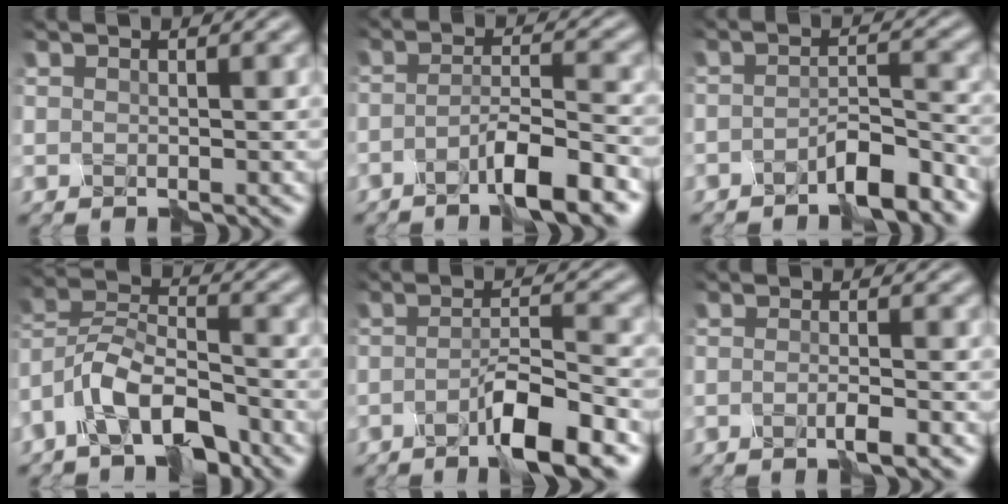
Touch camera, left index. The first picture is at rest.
{"total": 5.2, "force": [-3.7, 0.3, 3.7], "torque": [-0.059, 0.004, -0.068]}
{"total": 3.9, "force": [-3.2, 0.3, 2.2], "torque": [-0.038, 0.002, -0.057]}
{"total": 6.8, "force": [-5.2, 2.4, 3.6], "torque": [-0.064, 0.008, -0.108]}
{"total": 5.7, "force": [-3.6, 0.4, 4.4], "torque": [-0.072, 0.005, -0.065]}
{"total": 2.1, "force": [-1.6, -0.2, 1.2], "torque": [-0.023, 0.000, -0.031]}